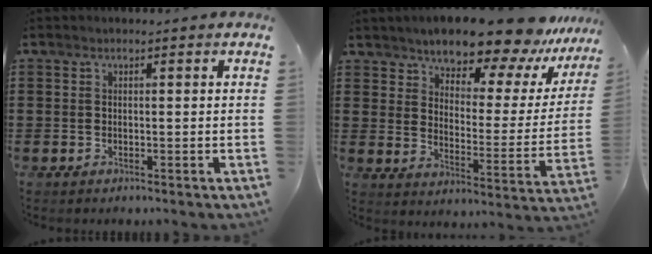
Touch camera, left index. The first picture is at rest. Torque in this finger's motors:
{"motor_torque": [2.14, 0.00, 1.05, 0.21]}